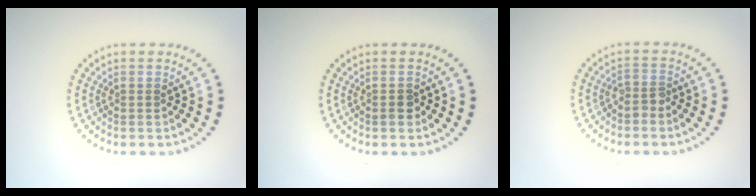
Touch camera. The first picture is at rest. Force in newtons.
{"total": 1.3, "press": 1.2, "slide": 0.4}
{"total": 1.3, "press": 1.0, "slide": 0.8}